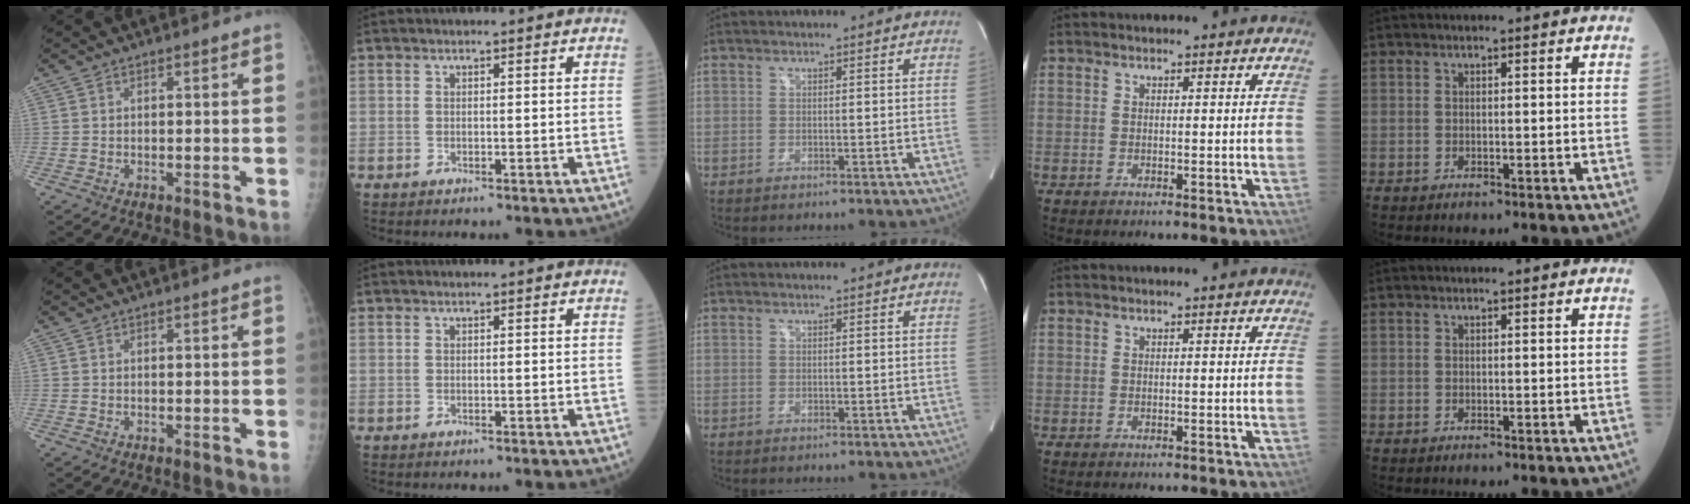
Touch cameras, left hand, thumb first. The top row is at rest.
{}